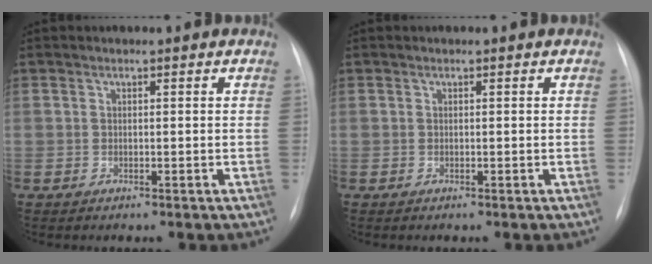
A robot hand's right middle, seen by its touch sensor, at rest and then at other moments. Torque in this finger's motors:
{"motor_torque": [0.00, 0.00, -0.01, 0.00]}